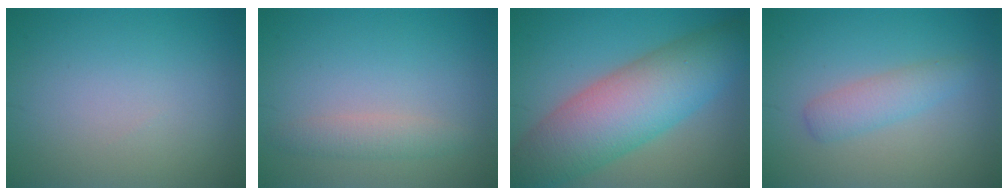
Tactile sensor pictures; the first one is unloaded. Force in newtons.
{"total": 1.9, "press": 1.9, "slide": 0.0}
{"total": 10.2, "press": 10.2, "slide": 0.3}
{"total": 2.4, "press": 2.4, "slide": 0.0}